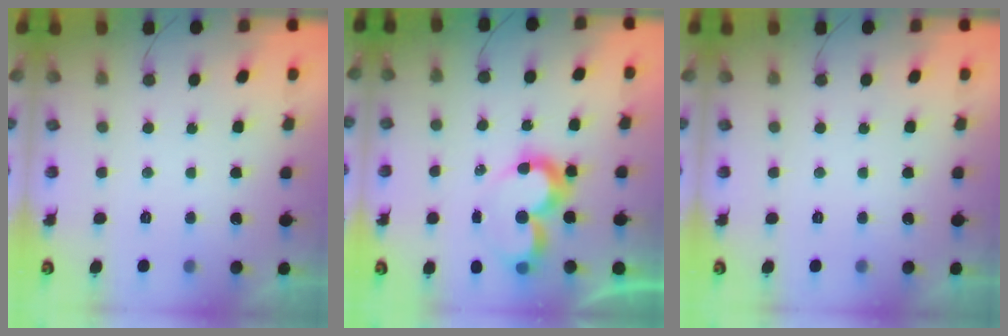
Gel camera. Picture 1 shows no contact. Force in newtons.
{"total": 8.9, "press": 8.9, "slide": 0.7}
{"total": 0.0}